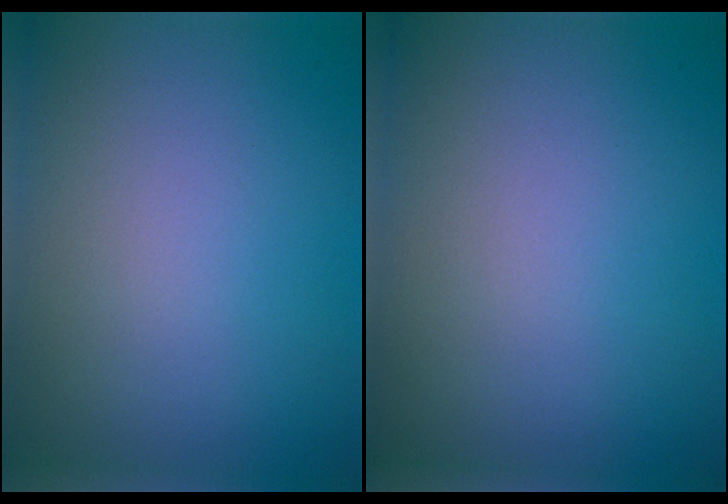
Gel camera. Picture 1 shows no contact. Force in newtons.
{"total": 0.0}